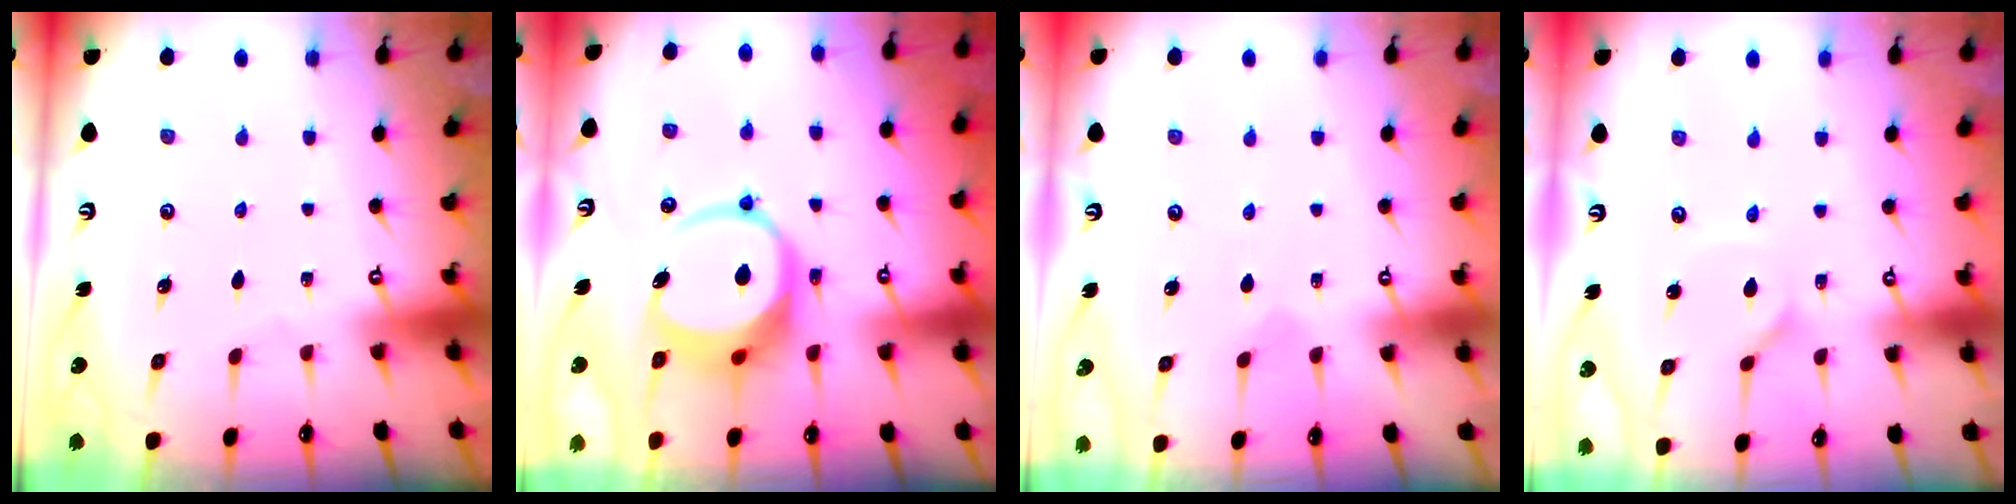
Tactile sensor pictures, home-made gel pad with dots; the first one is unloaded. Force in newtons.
{"total": 11.5, "press": 11.3, "slide": 2.1}
{"total": 1.5, "press": 1.4, "slide": 0.1}
{"total": 2.2, "press": 2.2, "slide": 0.1}